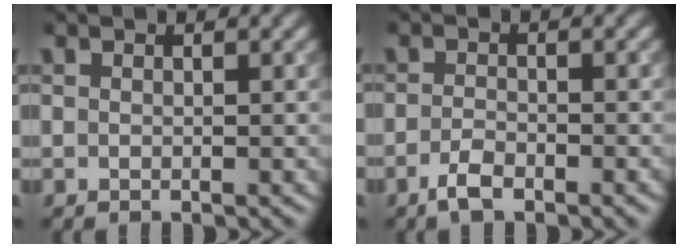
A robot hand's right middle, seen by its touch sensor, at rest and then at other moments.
{"total": 2.7, "force": [-1.7, 0.8, 1.9], "torque": [-0.039, -0.001, -0.036]}